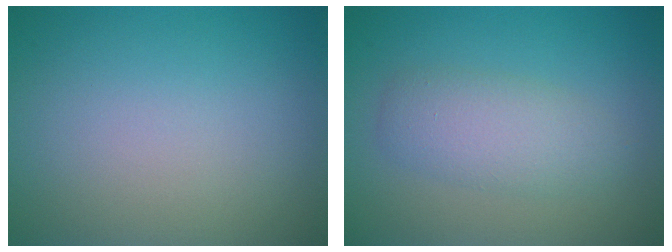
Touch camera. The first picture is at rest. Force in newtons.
{"total": 3.4, "press": 3.4, "slide": 0.1}